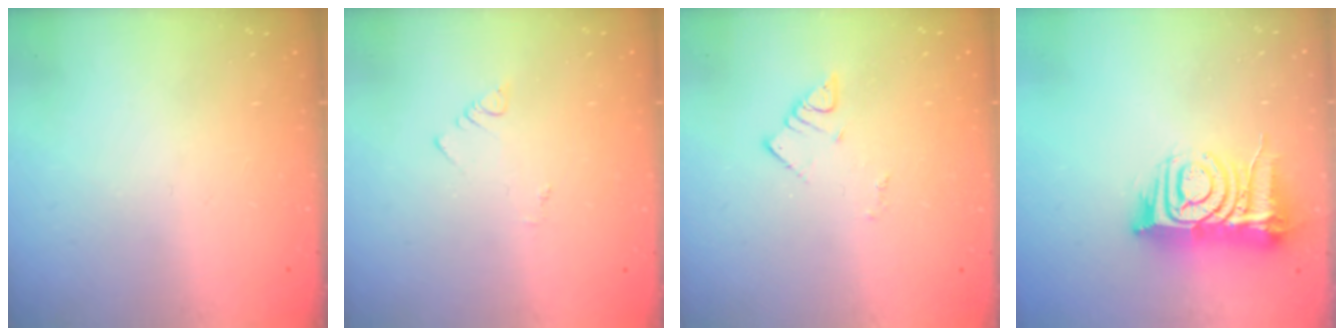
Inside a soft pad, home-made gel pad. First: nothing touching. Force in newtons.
{"total": 1.1, "press": 1.1, "slide": 0.3}
{"total": 2.7, "press": 2.7, "slide": 0.4}
{"total": 12.8, "press": 12.7, "slide": 1.6}